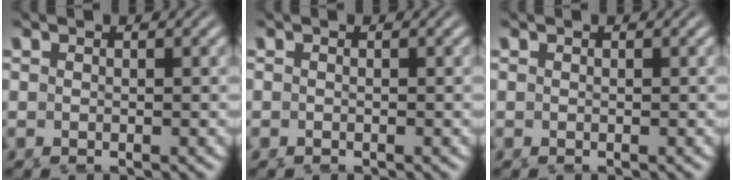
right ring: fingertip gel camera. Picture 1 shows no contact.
{"total": 0.0}
{"total": 0.0}